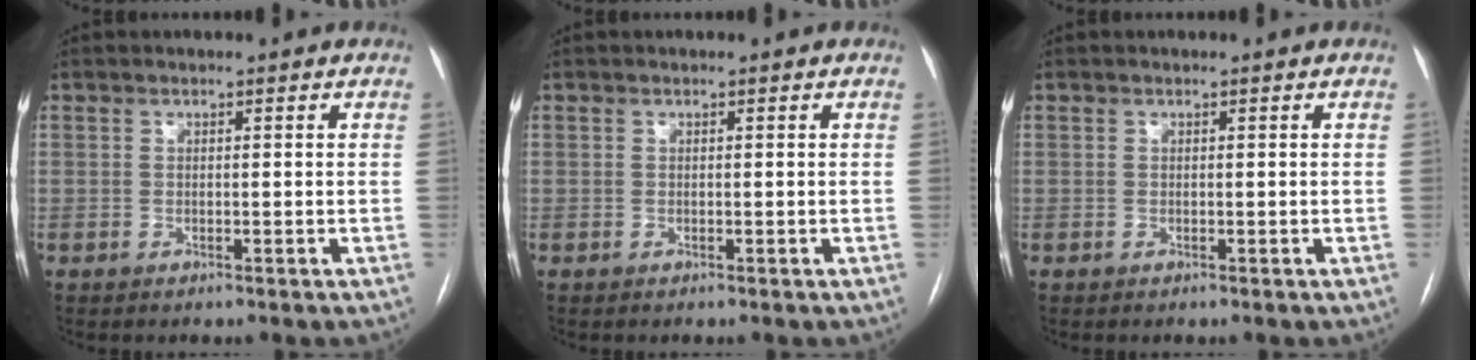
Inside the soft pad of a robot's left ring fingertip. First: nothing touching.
{"total": 0.0}
{"total": 0.0}